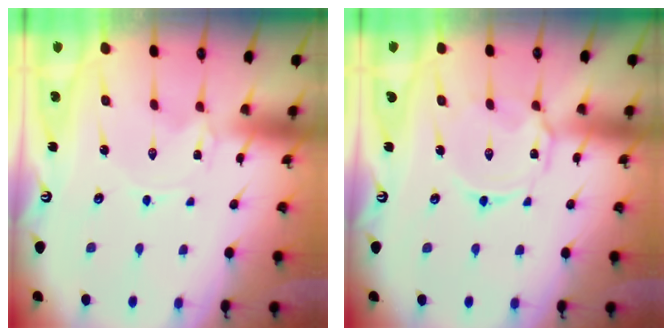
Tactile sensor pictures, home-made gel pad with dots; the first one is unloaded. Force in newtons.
{"total": 5.2, "press": 5.1, "slide": 0.4}